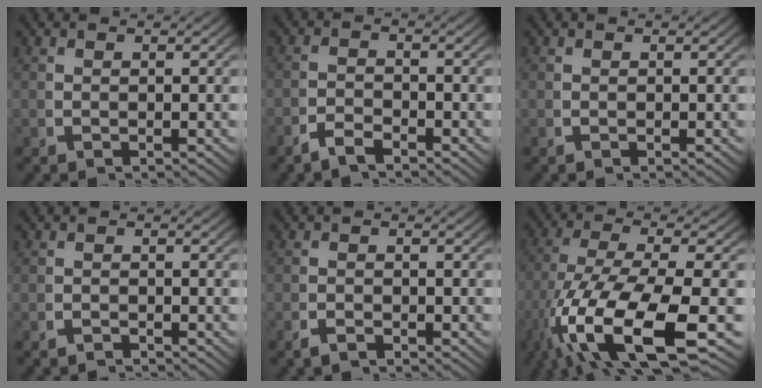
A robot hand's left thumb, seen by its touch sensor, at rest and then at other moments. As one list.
[{"total": 2.0, "force": [-1.9, 0.4, 0.4], "torque": [0.001, -0.002, -0.041]}, {"total": 0.0}, {"total": 1.1, "force": [-1.1, 0.0, -0.1], "torque": [0.004, -0.005, -0.020]}, {"total": 1.1, "force": [-1.1, 0.2, 0.1], "torque": [0.003, -0.004, -0.023]}, {"total": 15.2, "force": [-4.2, 7.8, 12.4], "torque": [-0.283, -0.068, -0.021]}]